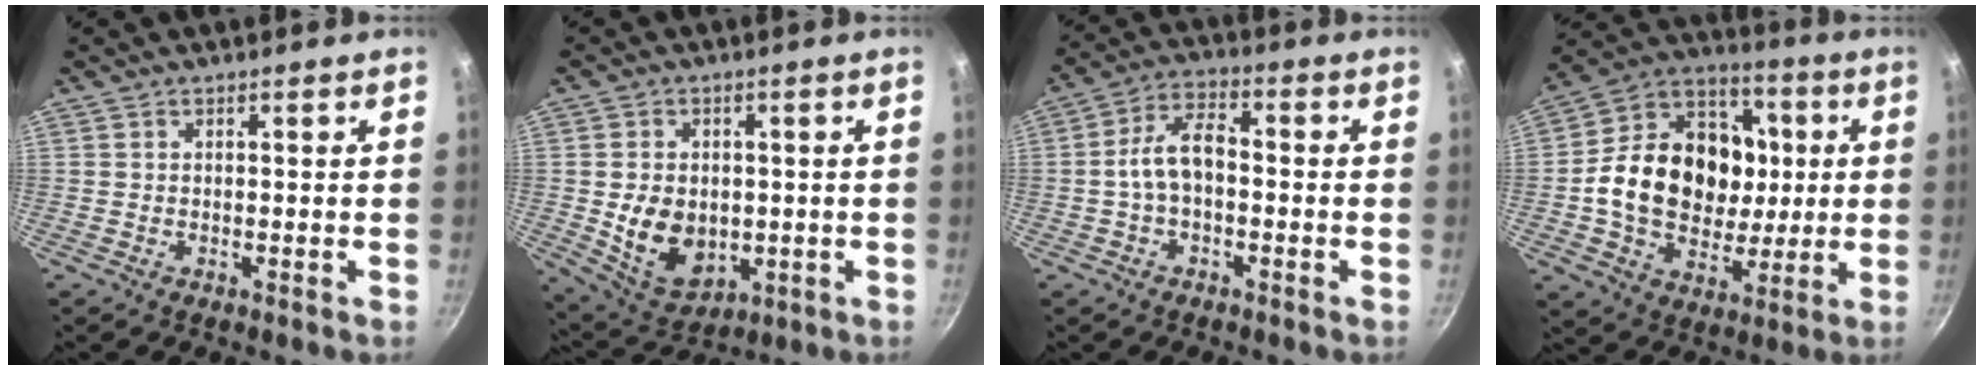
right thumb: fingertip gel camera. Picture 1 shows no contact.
{"total": 11.2, "force": [-0.9, 8.3, 7.5], "torque": [-0.109, -0.012, 0.007]}
{"total": 7.7, "force": [-1.0, 4.3, 6.3], "torque": [-0.107, 0.037, -0.025]}
{"total": 22.2, "force": [0.7, 17.4, 13.7], "torque": [-0.198, 0.027, 0.007]}